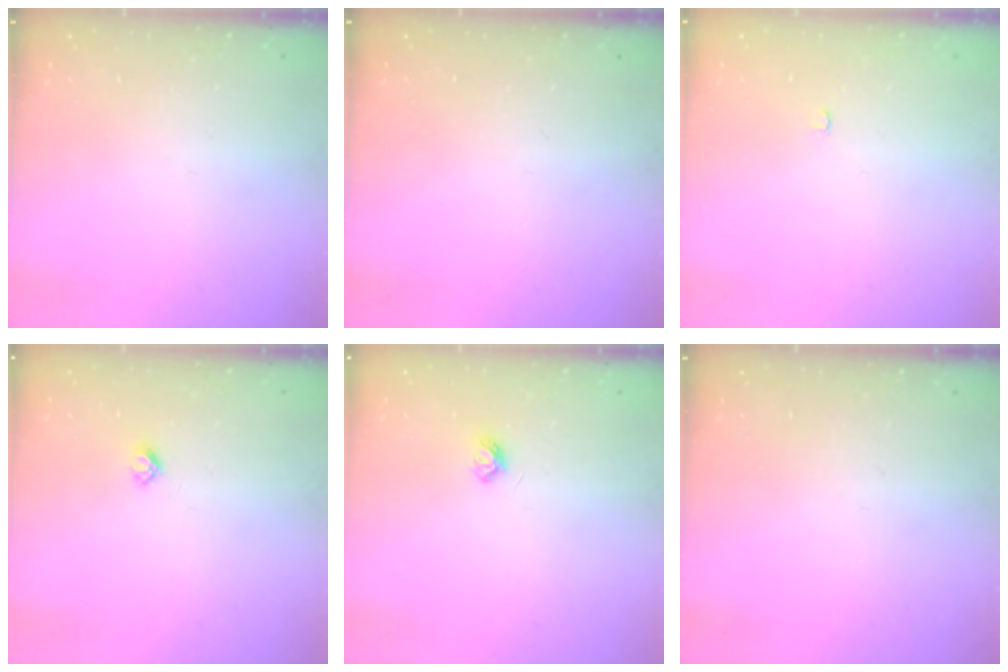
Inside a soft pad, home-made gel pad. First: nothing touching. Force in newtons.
{"total": 0.0}
{"total": 2.1, "press": 2.1, "slide": 0.2}
{"total": 2.7, "press": 2.6, "slide": 0.3}
{"total": 3.9, "press": 3.9, "slide": 0.6}
{"total": 0.0}